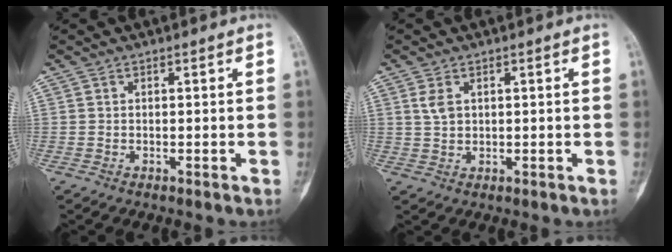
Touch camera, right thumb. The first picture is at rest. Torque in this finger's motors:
{"motor_torque": [-0.26, 0.70, 0.51, 0.05, 0.09]}